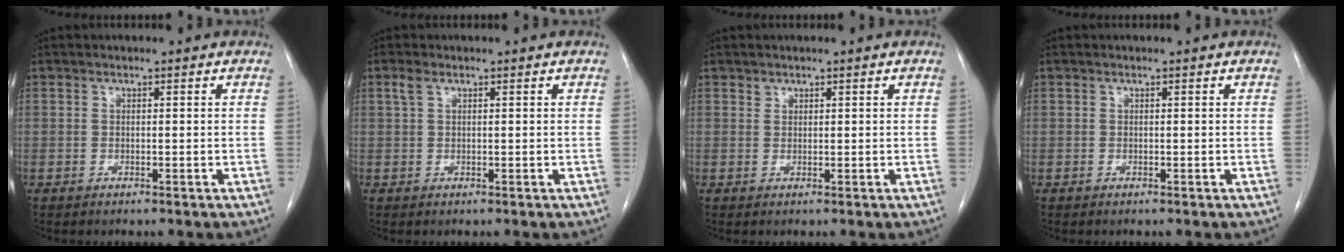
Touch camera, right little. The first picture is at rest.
{"total": 1.3, "force": [0.7, 0.6, 1.0], "torque": [-0.028, 0.013, 0.016]}
{"total": 0.6, "force": [0.5, 0.3, 0.0], "torque": [0.004, -0.004, 0.006]}
{"total": 0.0}